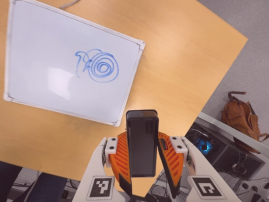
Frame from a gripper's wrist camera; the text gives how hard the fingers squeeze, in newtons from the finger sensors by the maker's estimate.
{"total": 4.9, "left": 4.4, "right": 5.3}